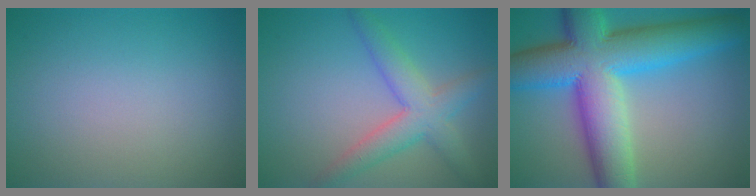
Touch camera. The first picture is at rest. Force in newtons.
{"total": 4.5, "press": 4.5, "slide": 0.2}
{"total": 13.3, "press": 13.3, "slide": 0.1}